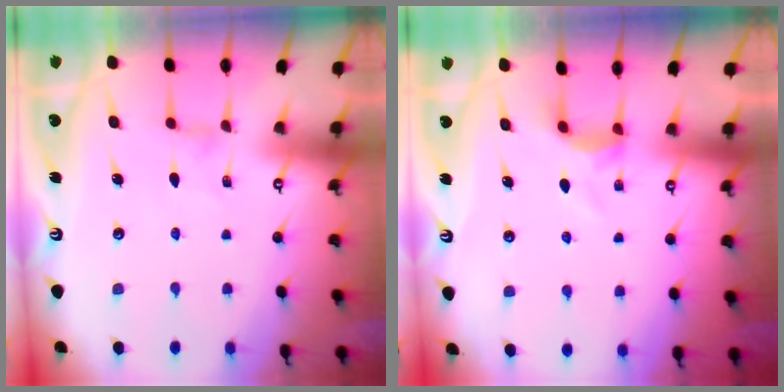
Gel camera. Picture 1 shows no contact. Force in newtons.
{"total": 4.5, "press": 4.4, "slide": 0.7}